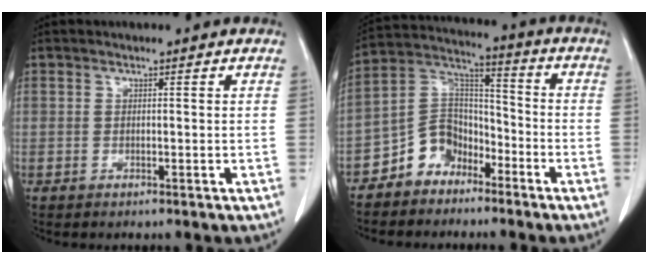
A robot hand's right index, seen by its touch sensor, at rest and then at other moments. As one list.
[{"total": 8.5, "force": [-5.6, 6.0, 2.3], "torque": [-0.047, 0.039, -0.105]}]